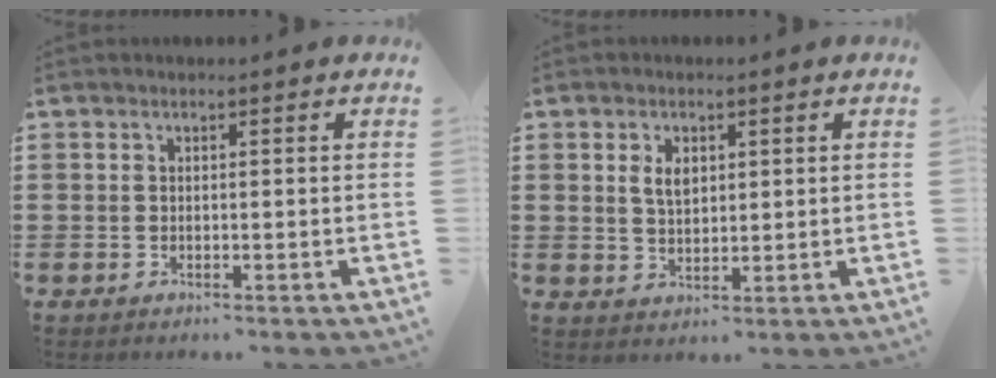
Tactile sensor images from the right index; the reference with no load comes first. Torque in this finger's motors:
{"motor_torque": [0.09, 0.02, 0.07, 0.08]}